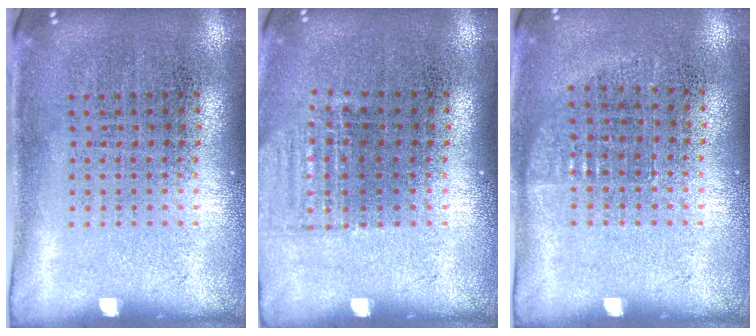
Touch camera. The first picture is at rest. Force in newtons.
{"total": 0.9, "press": 0.9, "slide": 0.3}
{"total": 0.7, "press": 0.7, "slide": 0.2}